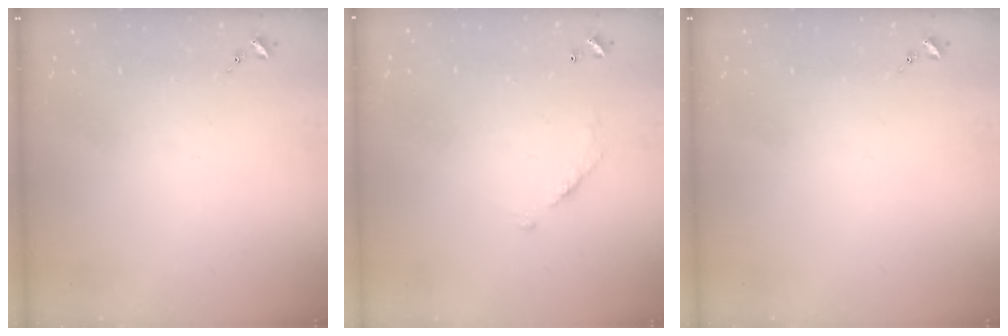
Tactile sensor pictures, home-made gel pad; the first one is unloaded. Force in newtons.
{"total": 6.5, "press": 6.5, "slide": 0.4}
{"total": 0.0}